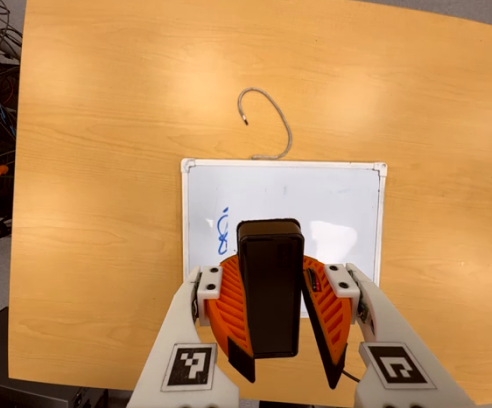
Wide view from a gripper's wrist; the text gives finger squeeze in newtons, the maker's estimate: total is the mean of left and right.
{"total": 11.2, "left": 11.2, "right": 11.2}